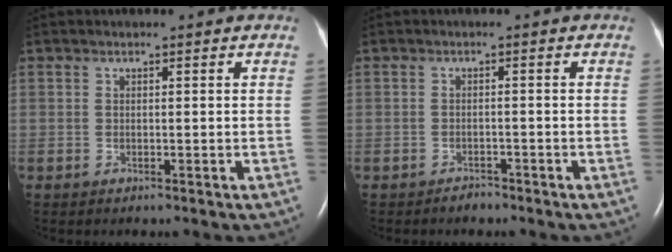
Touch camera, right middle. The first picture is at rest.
{"total": 1.4, "force": [-1.2, 0.5, 0.2], "torque": [-0.008, 0.000, -0.019]}